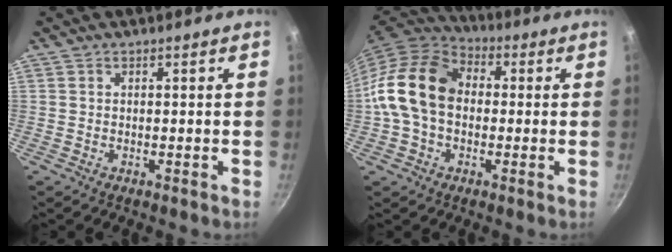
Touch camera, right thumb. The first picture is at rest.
{"total": 15.9, "force": [0.1, 11.7, 10.8], "torque": [-0.177, 0.035, -0.016]}